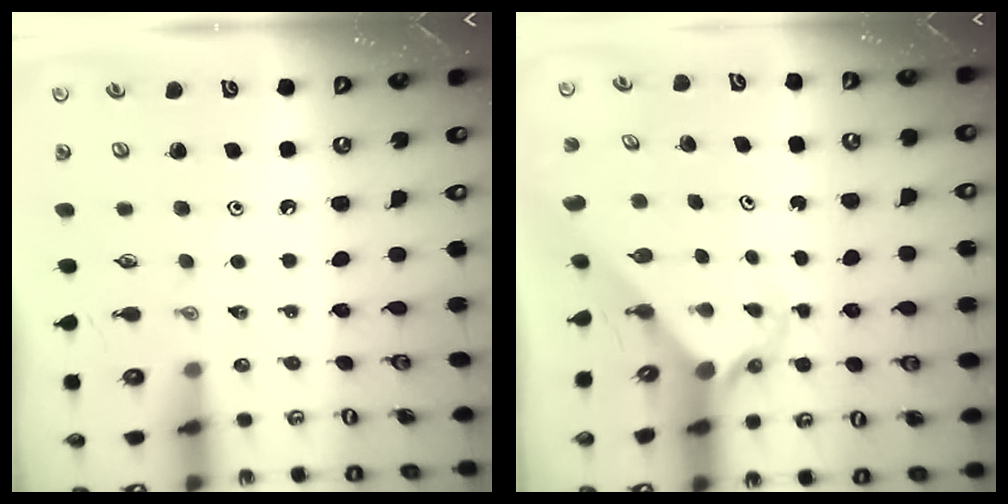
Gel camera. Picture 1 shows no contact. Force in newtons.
{"total": 2.5, "press": 2.5, "slide": 0.2}